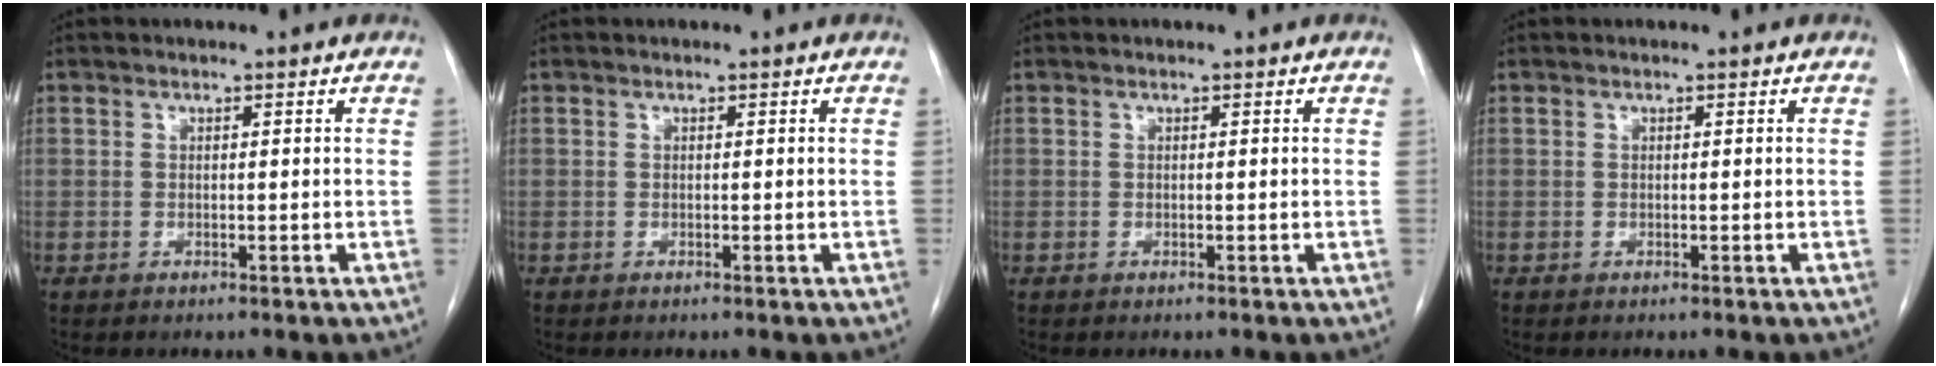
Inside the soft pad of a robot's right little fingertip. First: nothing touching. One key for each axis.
{"total": 0.0}
{"total": 0.0}
{"total": 0.0}